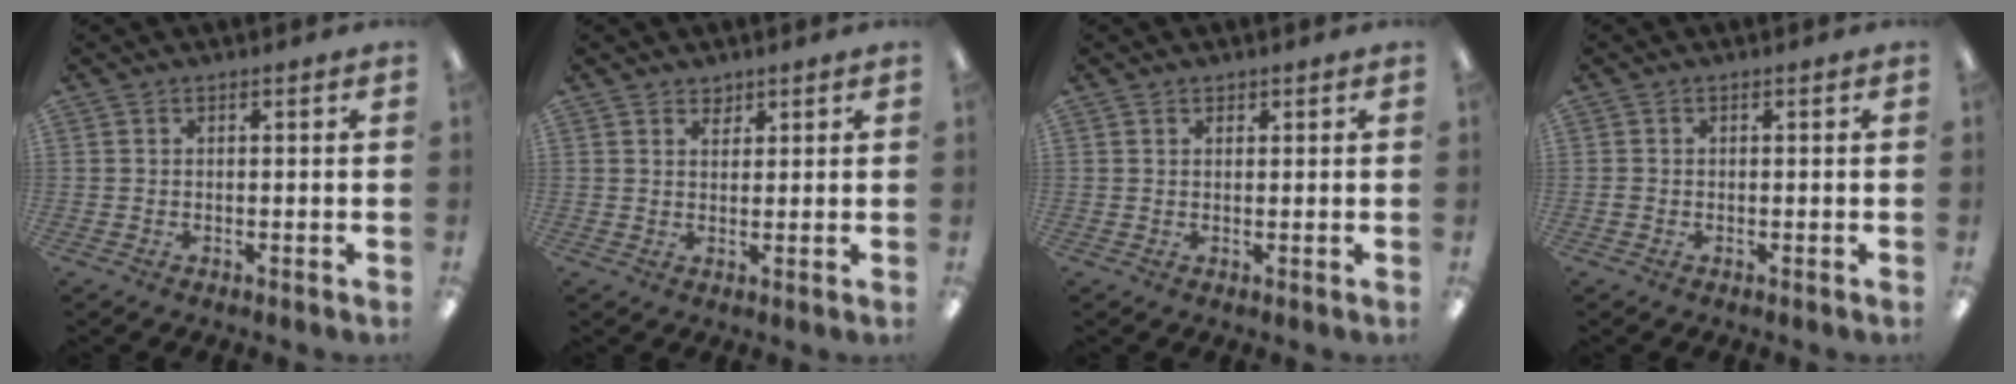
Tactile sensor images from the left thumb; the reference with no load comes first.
{"total": 2.3, "force": [1.9, 1.2, 0.3], "torque": [0.009, -0.011, 0.034]}
{"total": 1.1, "force": [0.9, 0.6, 0.2], "torque": [0.002, -0.002, 0.015]}
{"total": 0.6, "force": [-0.2, 0.5, 0.3], "torque": [-0.004, 0.003, -0.004]}